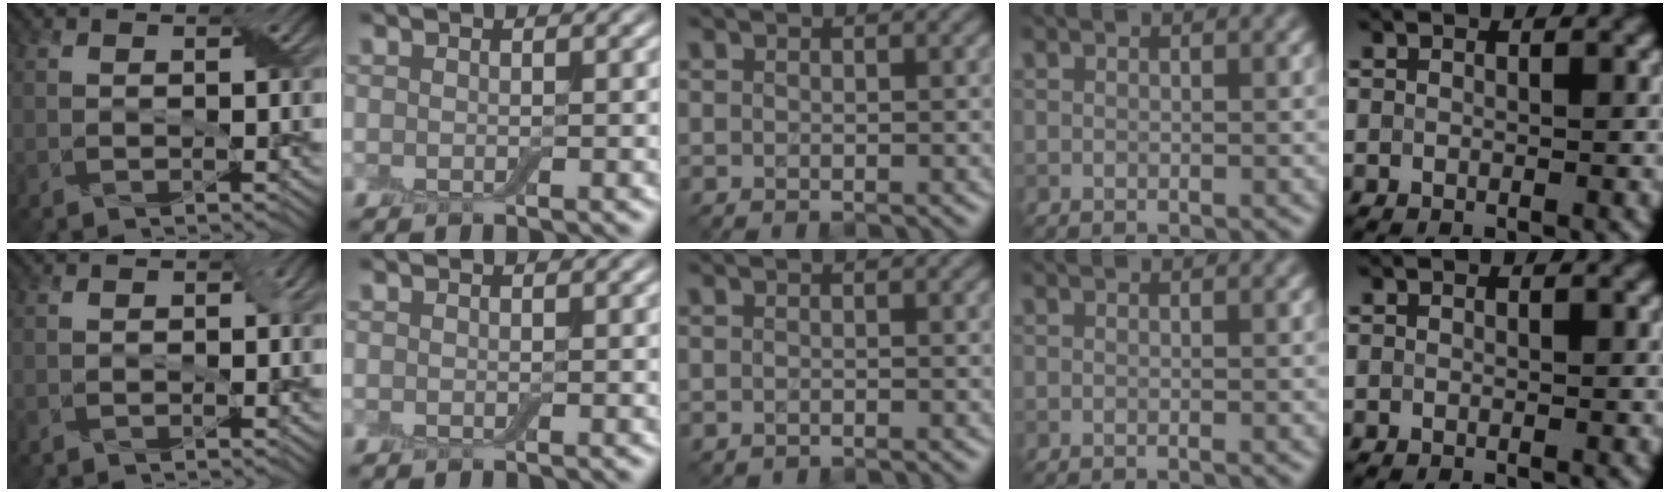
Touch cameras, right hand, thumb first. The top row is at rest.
{"thumb": {"total": 1.1, "force": [-0.2, 0.8, 0.8], "torque": [-0.008, -0.002, 0.000]}, "middle": {"total": 0.5, "force": [-0.5, 0.1, 0.1], "torque": [-0.001, -0.002, -0.007]}}